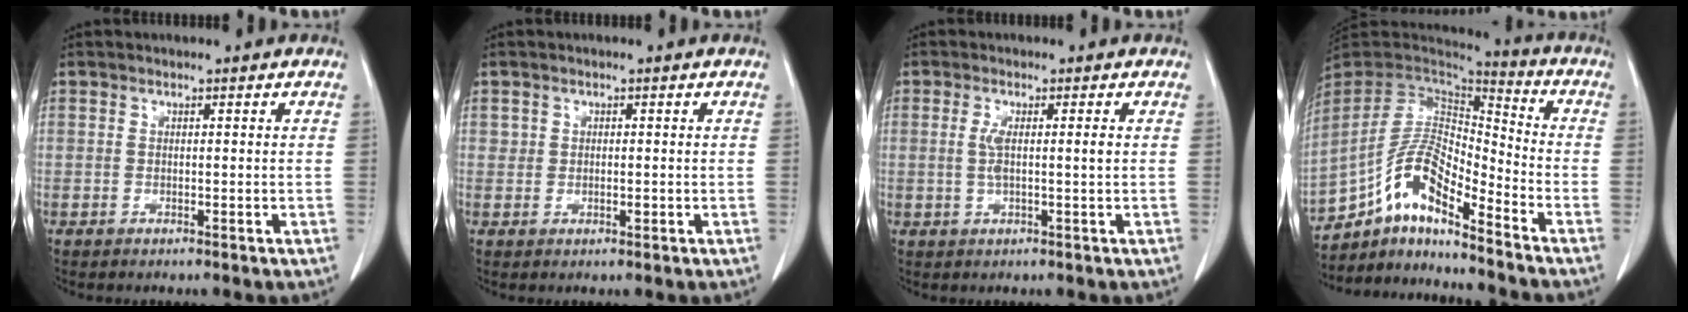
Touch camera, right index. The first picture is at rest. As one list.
[{"total": 1.2, "force": [0.0, 1.0, 0.8], "torque": [-0.012, 0.002, 0.001]}, {"total": 3.1, "force": [0.3, 0.3, 3.1], "torque": [-0.061, 0.002, 0.006]}, {"total": 13.3, "force": [-8.9, 3.5, 9.2], "torque": [-0.183, 0.026, -0.161]}]